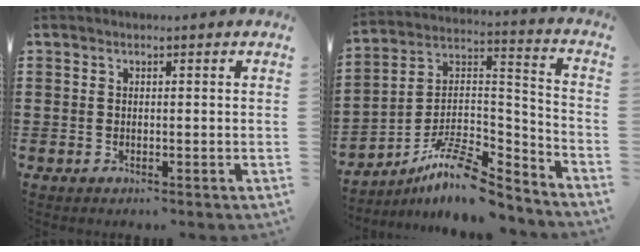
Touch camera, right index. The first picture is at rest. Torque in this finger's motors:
{"motor_torque": [0.49, -0.64, 0.66, 0.06]}